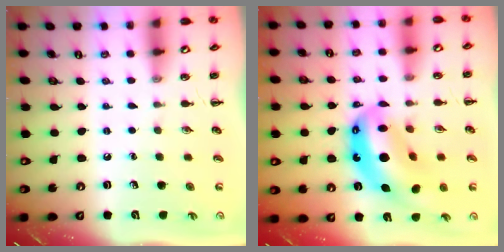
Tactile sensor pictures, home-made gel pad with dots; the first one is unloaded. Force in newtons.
{"total": 15.6, "press": 15.0, "slide": 4.4}